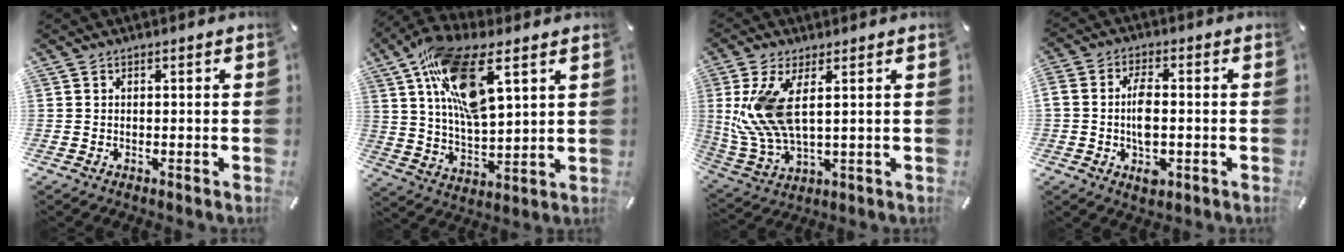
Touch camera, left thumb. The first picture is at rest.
{"total": 17.8, "force": [9.3, 7.0, 13.5], "torque": [-0.268, -0.031, 0.158]}
{"total": 12.6, "force": [3.3, 5.7, 10.7], "torque": [-0.246, -0.012, 0.061]}
{"total": 7.8, "force": [-1.1, 4.7, 6.2], "torque": [-0.102, 0.003, -0.020]}